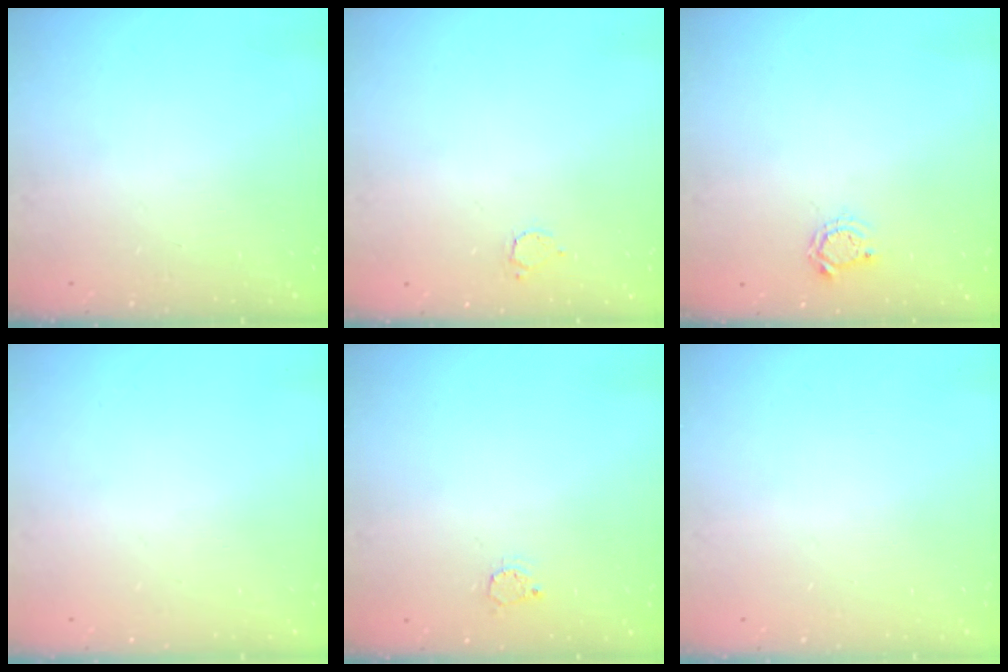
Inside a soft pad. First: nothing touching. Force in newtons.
{"total": 2.5, "press": 2.5, "slide": 0.3}
{"total": 4.1, "press": 4.0, "slide": 0.4}
{"total": 0.0}
{"total": 2.7, "press": 2.7, "slide": 0.2}
{"total": 0.0}